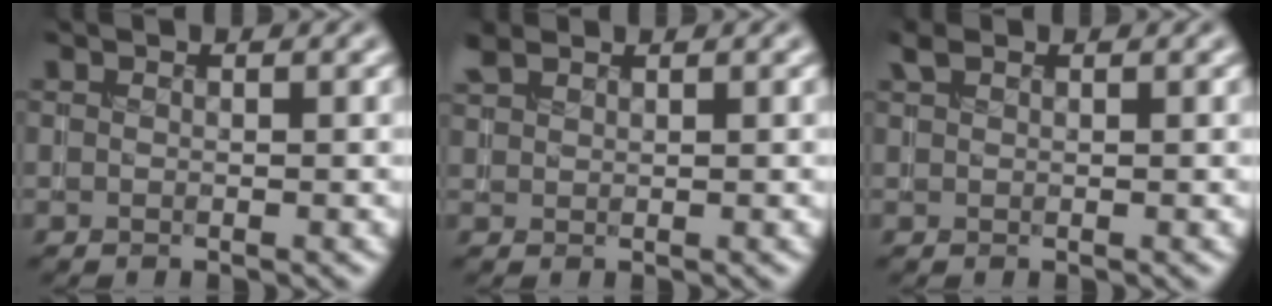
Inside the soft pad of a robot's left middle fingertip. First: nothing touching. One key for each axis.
{"total": 1.7, "fx": 1.5, "fy": 0.6, "fz": 0.6, "tx": -0.018, "ty": 0.008, "tz": 0.036}
{"total": 1.2, "fx": 0.9, "fy": 0.5, "fz": 0.6, "tx": -0.017, "ty": 0.006, "tz": 0.018}